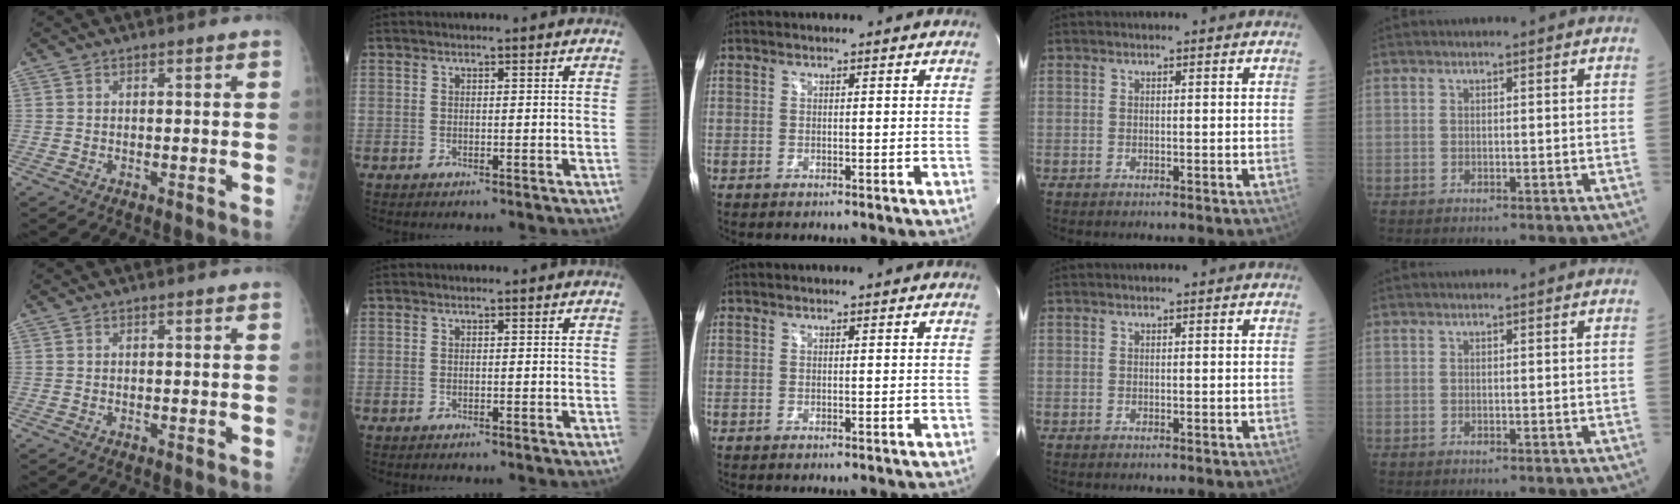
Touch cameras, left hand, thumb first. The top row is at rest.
{}